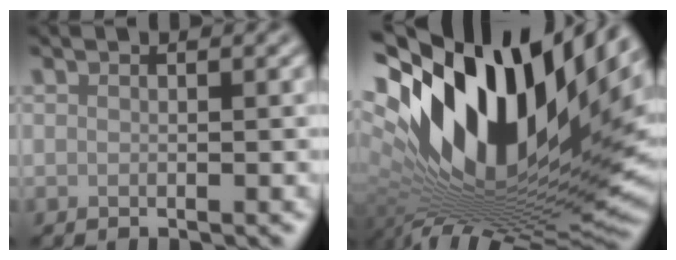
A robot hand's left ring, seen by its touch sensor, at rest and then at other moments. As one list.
[{"total": 17.8, "force": [4.2, 7.8, 15.4], "torque": [-0.263, 0.005, 0.062]}]